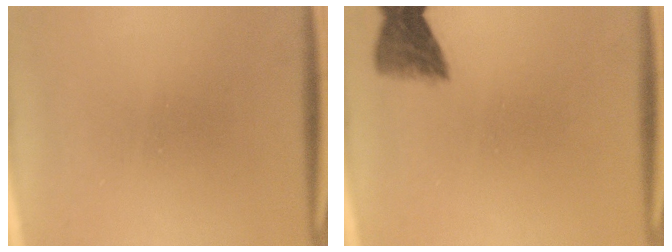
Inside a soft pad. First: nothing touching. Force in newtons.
{"total": 5.0}